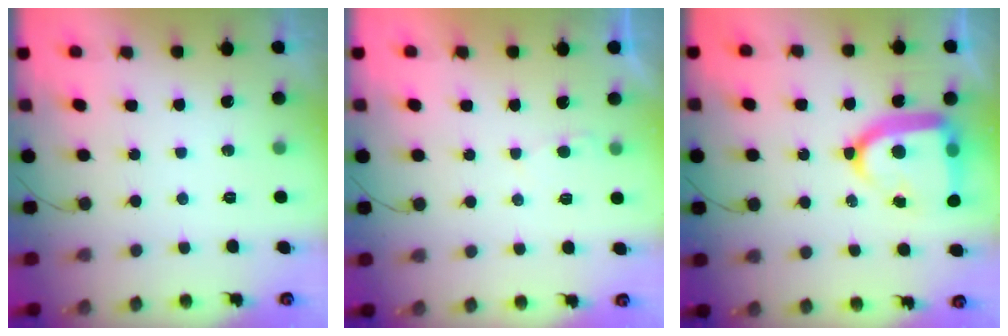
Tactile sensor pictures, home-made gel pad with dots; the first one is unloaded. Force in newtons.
{"total": 2.2, "press": 2.2, "slide": 0.2}
{"total": 17.7, "press": 17.6, "slide": 1.7}